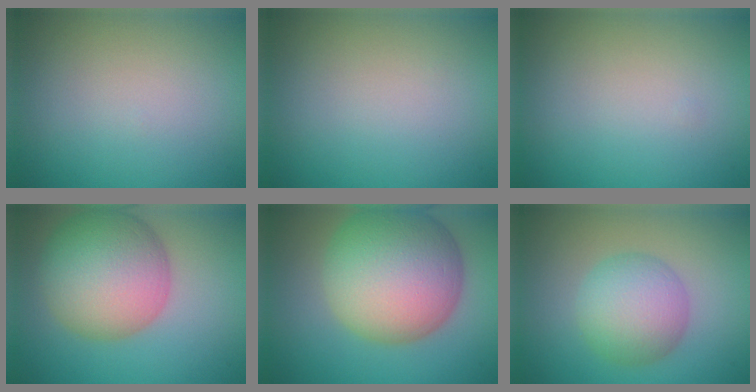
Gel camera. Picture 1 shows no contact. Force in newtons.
{"total": 0.0}
{"total": 0.0}
{"total": 10.2, "press": 10.2, "slide": 0.4}
{"total": 13.5, "press": 13.5, "slide": 0.2}
{"total": 5.5, "press": 5.5, "slide": 0.1}